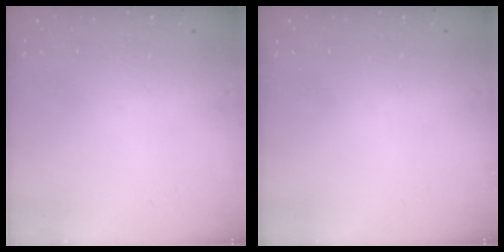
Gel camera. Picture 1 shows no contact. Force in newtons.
{"total": 0.0}